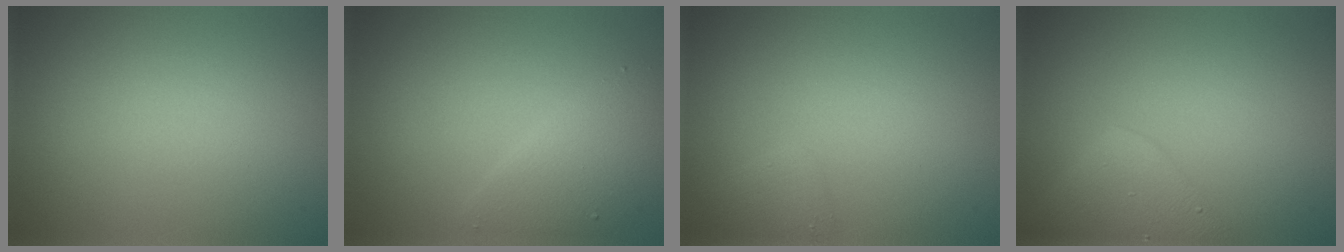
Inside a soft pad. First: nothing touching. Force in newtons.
{"total": 3.1, "press": 3.1, "slide": 0.3}
{"total": 1.3, "press": 1.3, "slide": 0.1}
{"total": 2.9, "press": 2.9, "slide": 0.0}